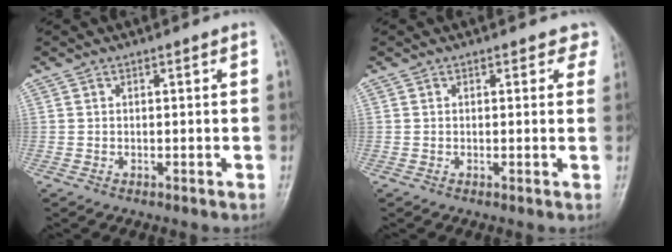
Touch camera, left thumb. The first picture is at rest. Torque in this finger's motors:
{"motor_torque": [-0.02, 0.02, -0.09, 0.16, 0.01]}